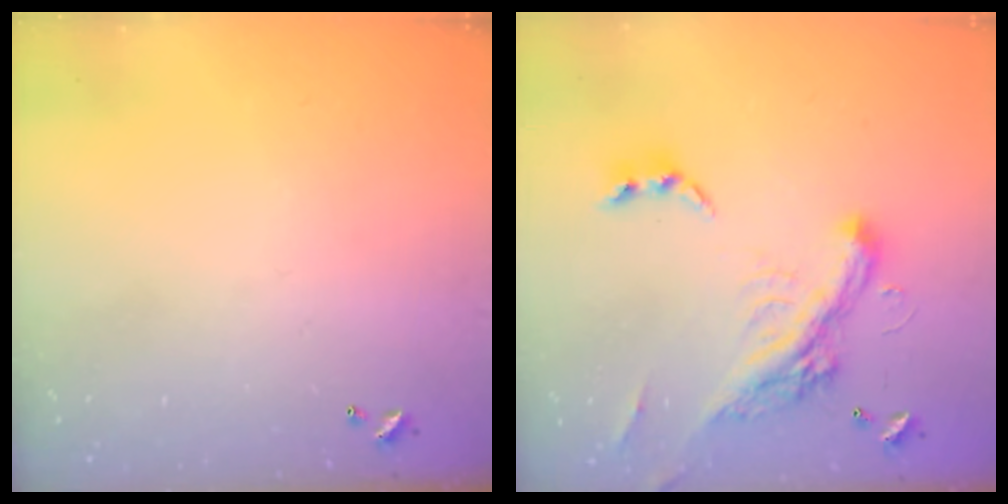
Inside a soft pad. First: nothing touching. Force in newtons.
{"total": 8.3, "press": 8.0, "slide": 1.9}